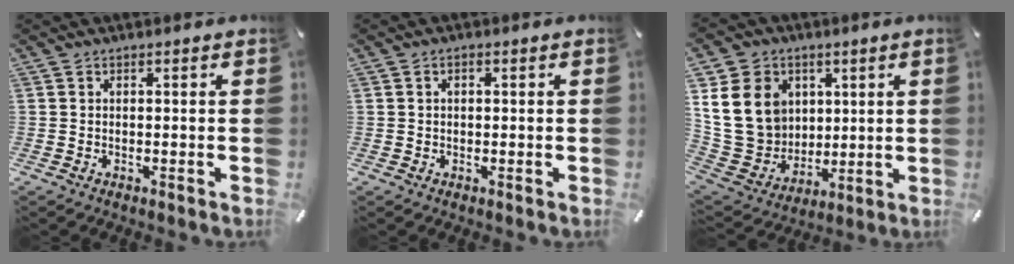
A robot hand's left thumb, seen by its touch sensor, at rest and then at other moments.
{"total": 1.0, "force": [0.1, 0.7, 0.7], "torque": [-0.014, 0.005, 0.000]}
{"total": 17.3, "force": [4.4, 14.9, 7.6], "torque": [-0.164, -0.019, 0.087]}